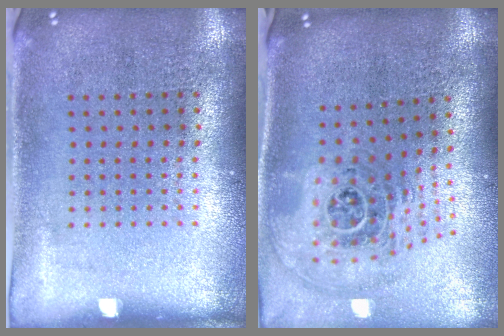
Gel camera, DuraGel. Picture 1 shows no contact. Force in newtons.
{"total": 2.0, "press": 1.5, "slide": 1.3}